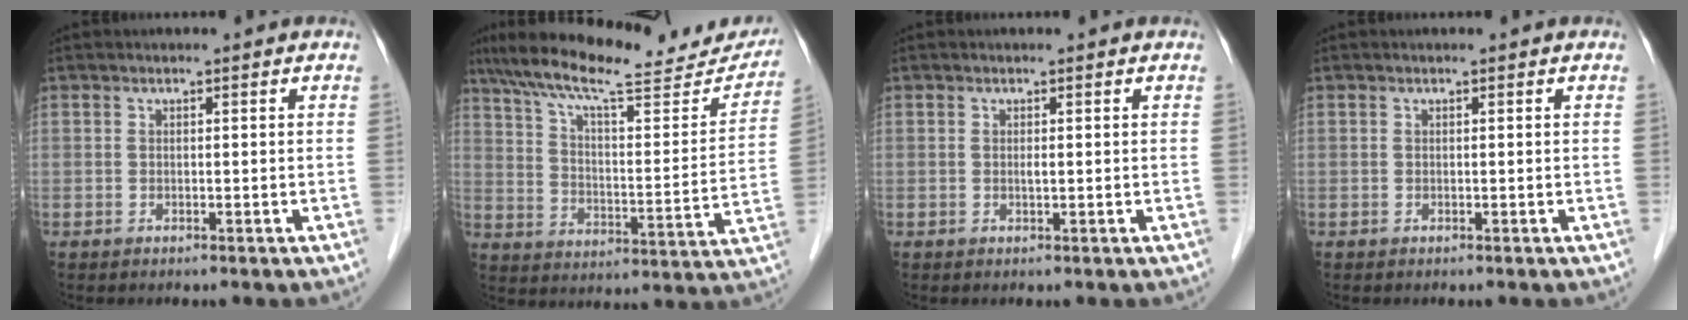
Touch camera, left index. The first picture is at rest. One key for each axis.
{"total": 25.1, "fx": 21.3, "fy": 5.0, "fz": 12.2, "tx": -0.198, "ty": 0.008, "tz": 0.297}
{"total": 0.5, "fx": 0.2, "fy": 0.1, "fz": 0.5, "tx": -0.013, "ty": -0.001, "tz": 0.003}
{"total": 0.0}